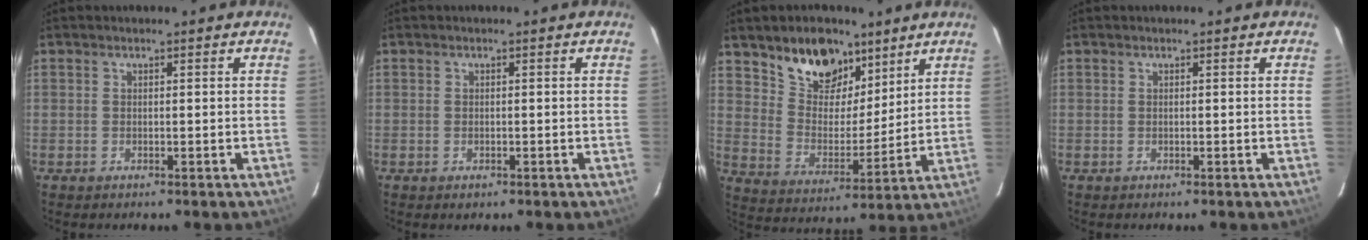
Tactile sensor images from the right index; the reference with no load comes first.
{"total": 0.9, "force": [-0.5, 0.6, 0.4], "torque": [-0.006, -0.002, -0.008]}
{"total": 13.4, "force": [9.0, 7.9, 6.0], "torque": [-0.113, 0.010, 0.165]}
{"total": 0.0}